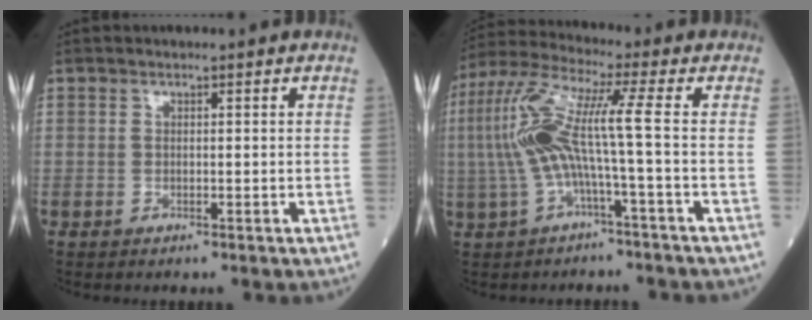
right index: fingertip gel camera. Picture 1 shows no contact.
{"total": 10.0, "force": [-1.2, -0.3, 9.9], "torque": [-0.222, 0.030, -0.028]}